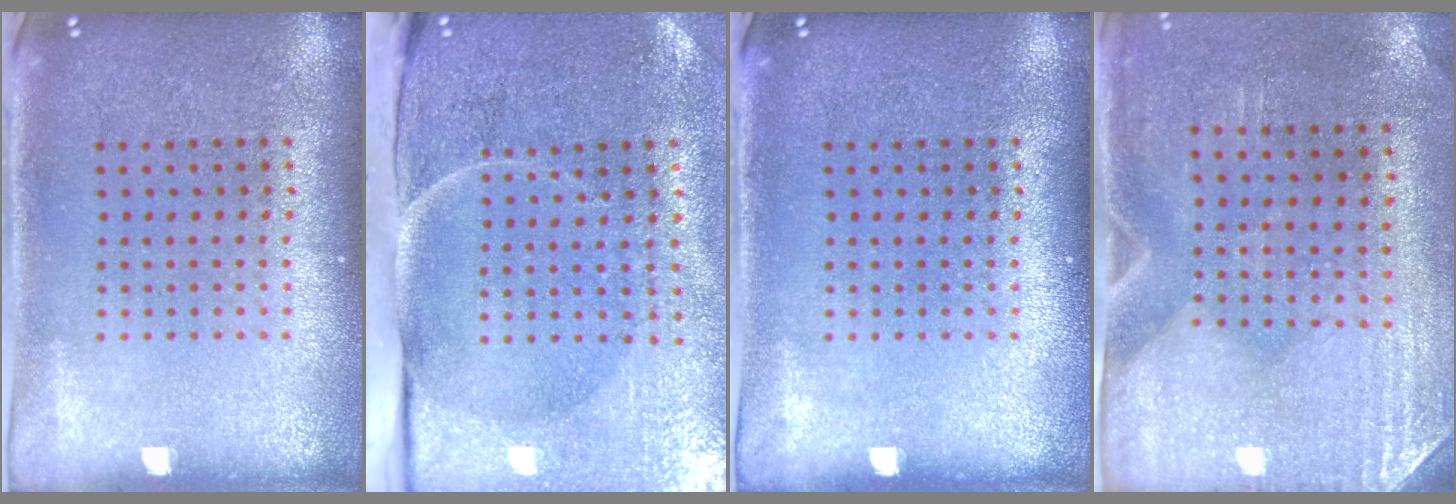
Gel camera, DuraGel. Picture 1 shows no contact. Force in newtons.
{"total": 4.9, "press": 3.9, "slide": 3.0}
{"total": 0.0}
{"total": 2.9, "press": 2.5, "slide": 1.5}